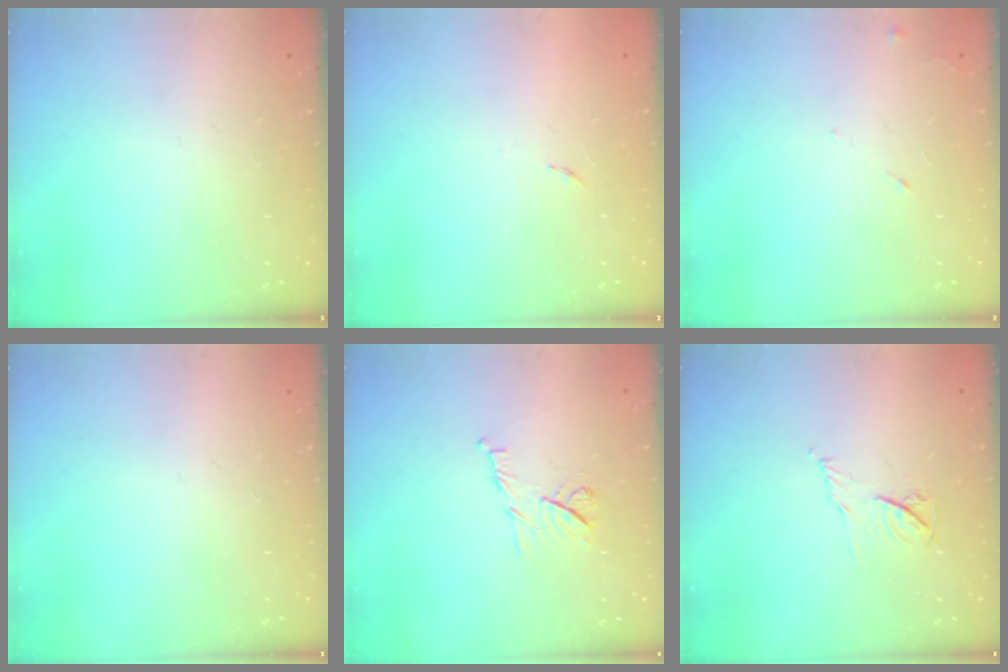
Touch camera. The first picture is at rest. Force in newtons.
{"total": 2.6, "press": 2.6, "slide": 0.4}
{"total": 5.5, "press": 5.5, "slide": 0.8}
{"total": 0.0}
{"total": 7.1, "press": 7.0, "slide": 1.0}
{"total": 4.4, "press": 4.3, "slide": 0.6}